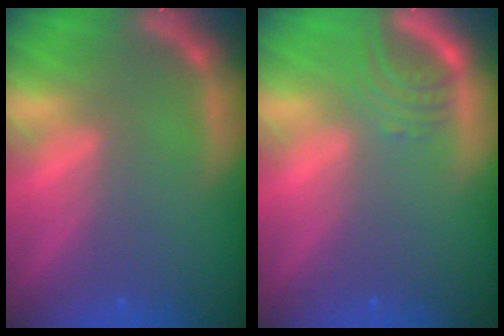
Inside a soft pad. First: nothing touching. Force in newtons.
{"total": 3.0}